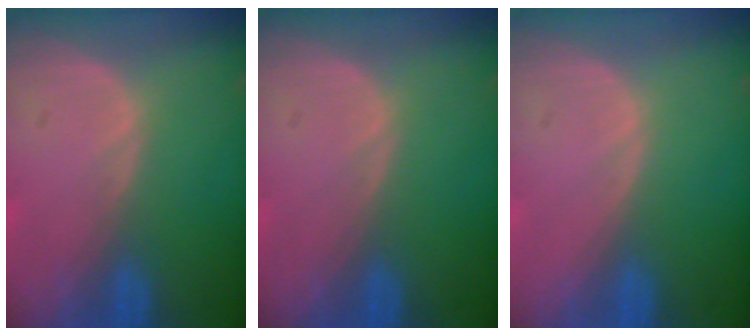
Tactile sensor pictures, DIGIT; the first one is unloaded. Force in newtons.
{"total": 0.0}
{"total": 0.0}